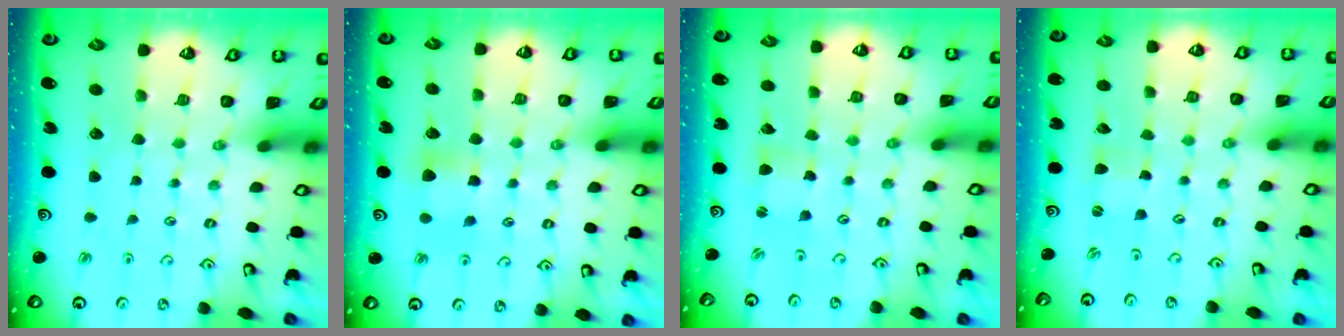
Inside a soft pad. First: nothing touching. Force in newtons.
{"total": 6.4, "press": 6.3, "slide": 0.7}
{"total": 2.2, "press": 2.2, "slide": 0.3}
{"total": 0.0}